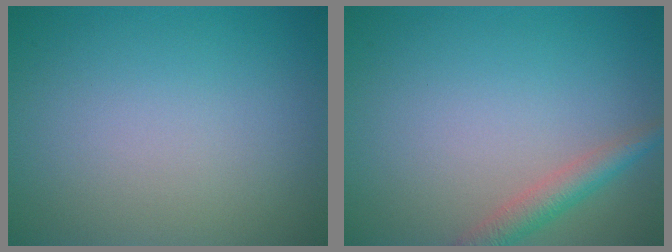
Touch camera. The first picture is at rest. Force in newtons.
{"total": 2.6, "press": 2.6, "slide": 0.2}